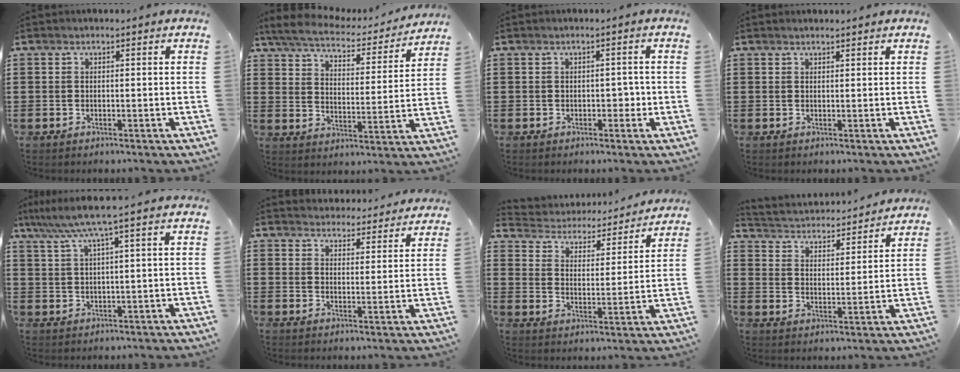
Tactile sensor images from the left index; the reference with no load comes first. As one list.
[{"total": 5.1, "force": [4.7, 0.6, 1.6], "torque": [-0.058, -0.032, 0.077]}, {"total": 2.0, "force": [-0.2, 1.1, 1.6], "torque": [-0.024, 0.002, -0.009]}, {"total": 0.8, "force": [0.8, 0.0, 0.2], "torque": [-0.005, 0.000, 0.015]}, {"total": 5.0, "force": [2.6, -0.6, 4.2], "torque": [-0.089, -0.010, 0.042]}, {"total": 3.9, "force": [3.9, 0.3, -0.2], "torque": [-0.011, -0.021, 0.069]}, {"total": 3.4, "force": [3.4, 0.7, -0.1], "torque": [-0.023, -0.029, 0.049]}, {"total": 3.2, "force": [3.2, 0.1, -0.3], "torque": [-0.016, -0.032, 0.048]}]